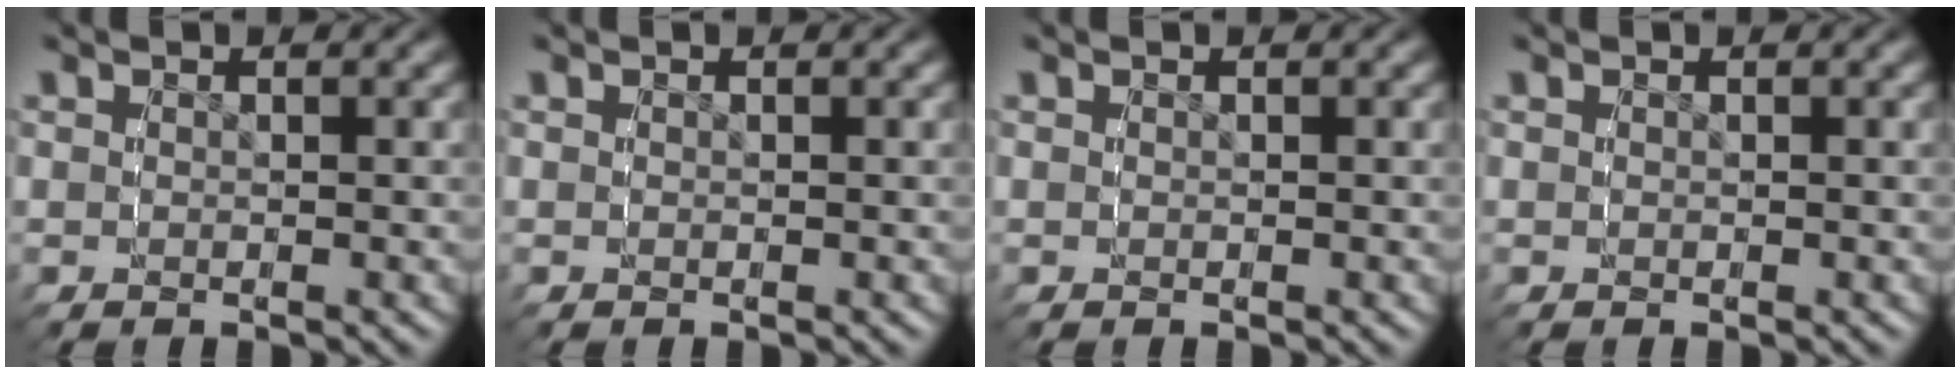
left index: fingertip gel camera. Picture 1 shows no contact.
{"total": 0.0}
{"total": 0.0}
{"total": 0.0}